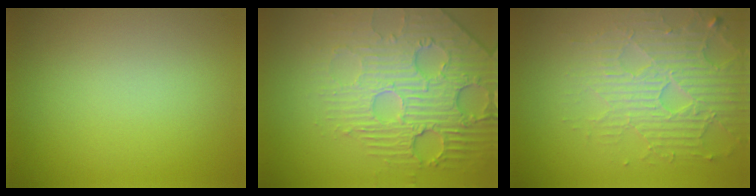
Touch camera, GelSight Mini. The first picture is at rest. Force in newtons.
{"total": 5.7, "press": 5.0, "slide": 2.7}
{"total": 4.6, "press": 4.4, "slide": 1.4}